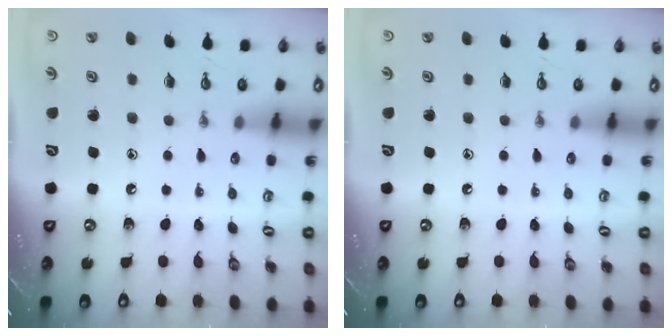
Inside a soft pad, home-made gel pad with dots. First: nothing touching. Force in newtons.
{"total": 0.0}